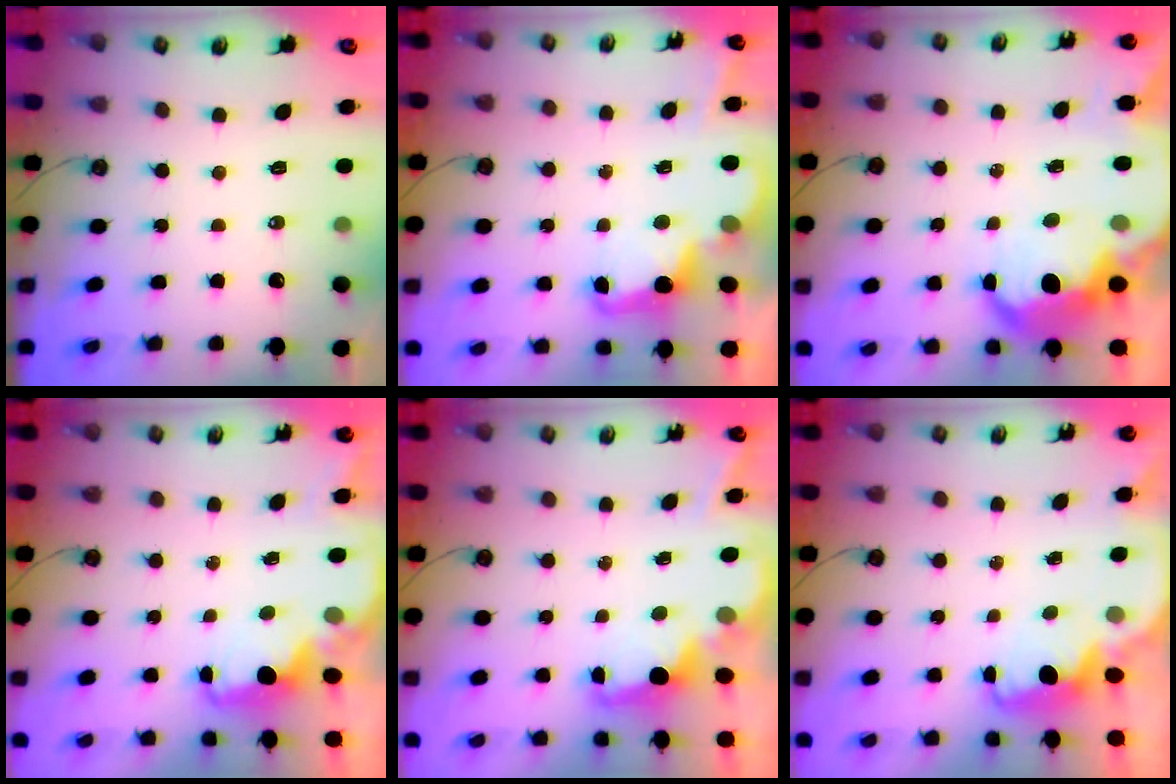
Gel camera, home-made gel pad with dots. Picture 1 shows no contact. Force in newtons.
{"total": 3.6, "press": 3.5, "slide": 0.7}
{"total": 10.9, "press": 10.8, "slide": 0.8}
{"total": 2.2, "press": 2.0, "slide": 0.9}
{"total": 2.9, "press": 2.8, "slide": 0.5}
{"total": 2.2, "press": 2.1, "slide": 0.6}